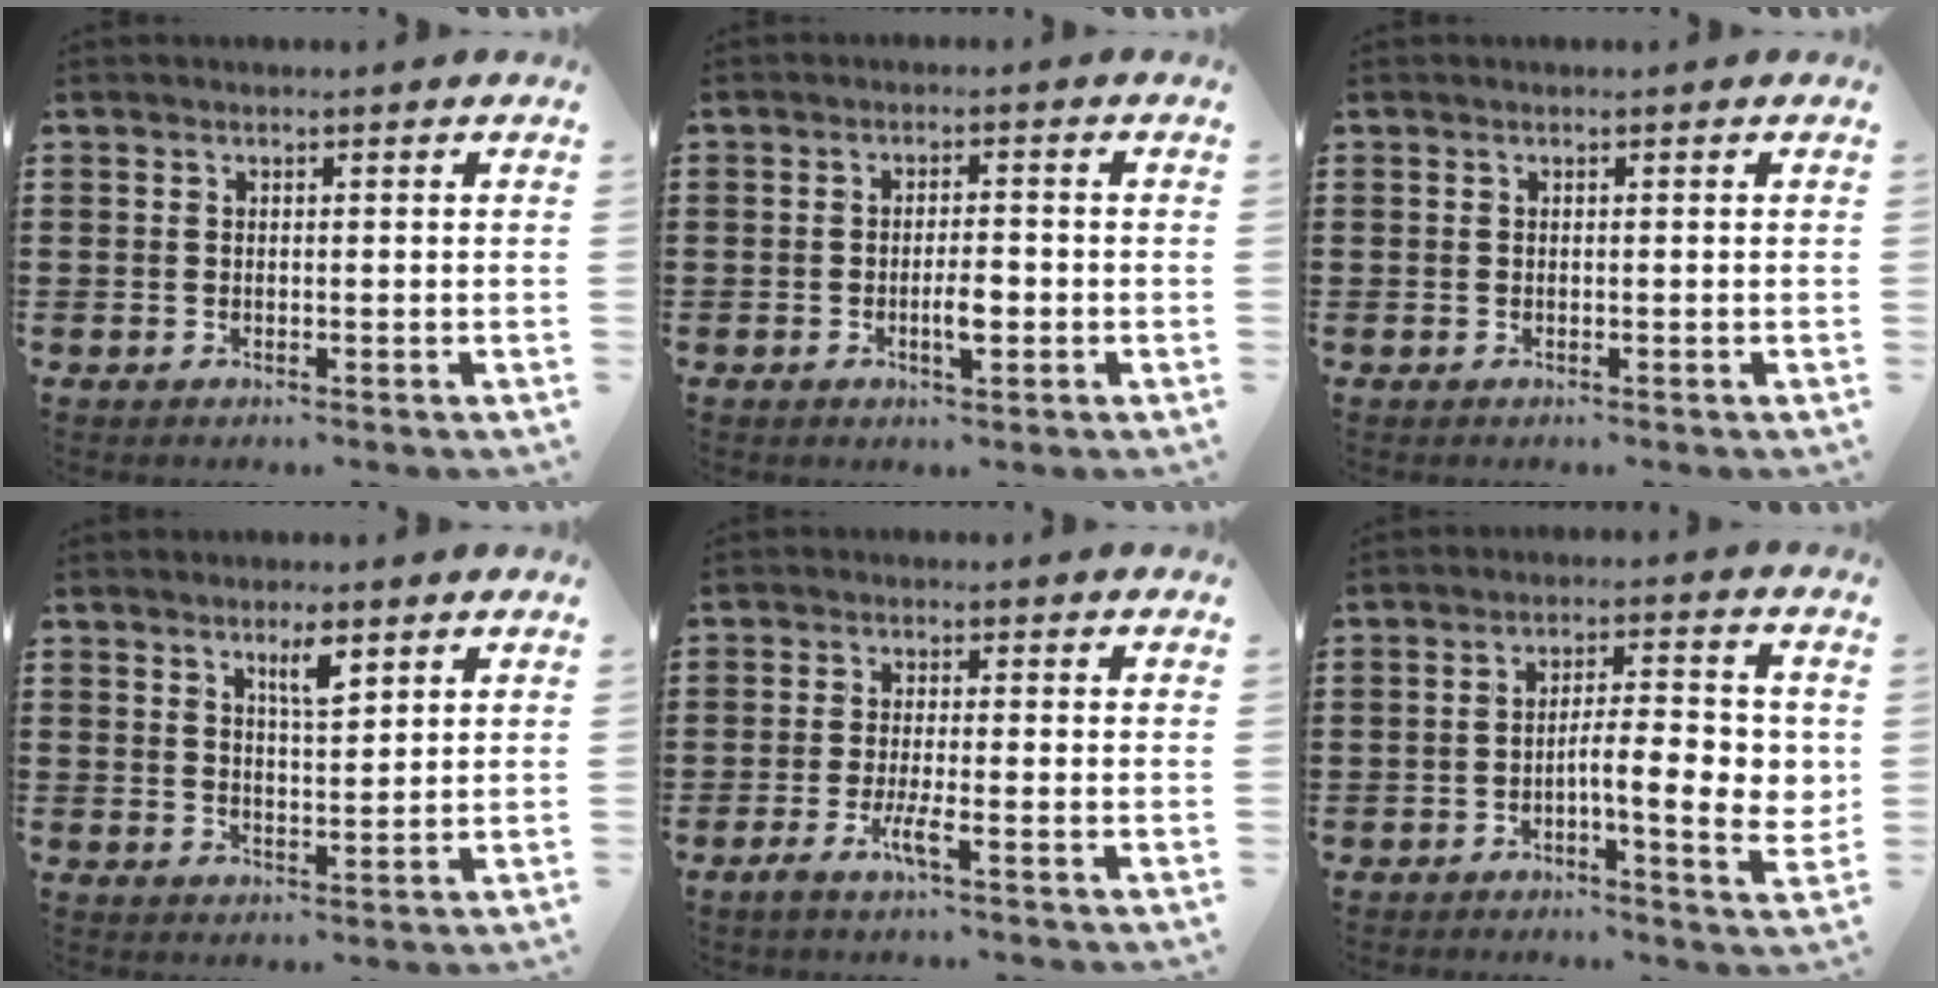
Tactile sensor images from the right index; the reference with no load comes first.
{"total": 3.7, "force": [-0.9, 1.0, 3.4], "torque": [-0.060, 0.003, -0.016]}
{"total": 0.0}
{"total": 4.0, "force": [2.6, 0.9, 2.9], "torque": [-0.055, 0.003, 0.042]}
{"total": 4.1, "force": [-2.0, 0.3, 3.5], "torque": [-0.071, -0.012, -0.038]}
{"total": 8.1, "force": [-1.3, 2.2, 7.7], "torque": [-0.116, -0.001, -0.025]}